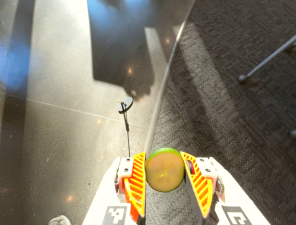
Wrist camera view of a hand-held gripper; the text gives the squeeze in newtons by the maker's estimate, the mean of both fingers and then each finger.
{"total": 10.8, "left": 11.1, "right": 10.5}